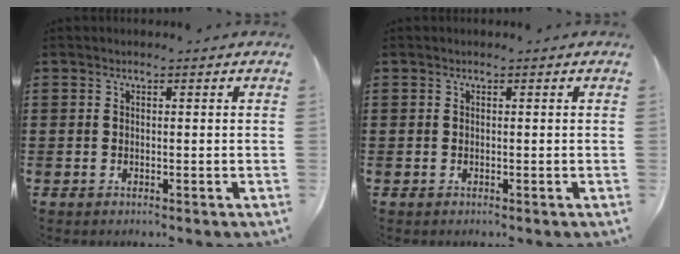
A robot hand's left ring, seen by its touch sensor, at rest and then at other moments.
{"total": 0.0}